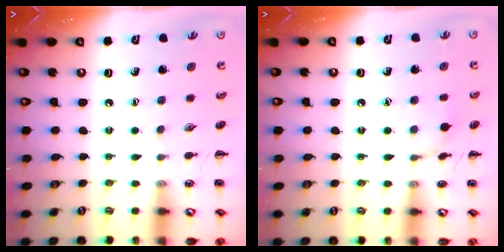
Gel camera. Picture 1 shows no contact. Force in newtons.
{"total": 5.4, "press": 5.1, "slide": 1.9}